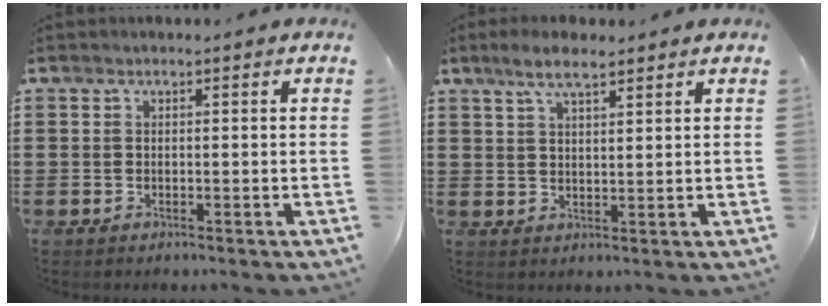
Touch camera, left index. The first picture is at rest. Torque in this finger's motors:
{"motor_torque": [0.31, -0.35, 0.44, 0.13]}